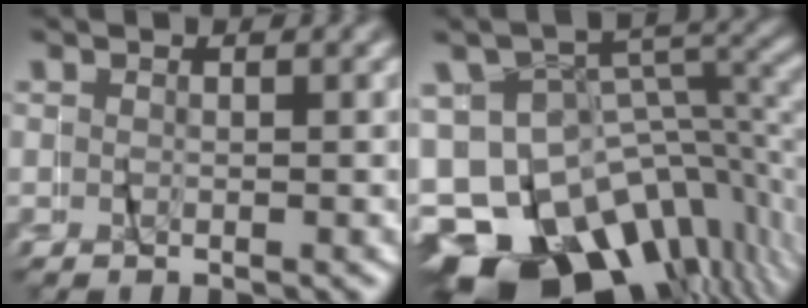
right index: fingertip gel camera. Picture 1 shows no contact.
{"total": 19.5, "force": [-9.9, 13.5, 10.0], "torque": [-0.185, -0.082, -0.136]}